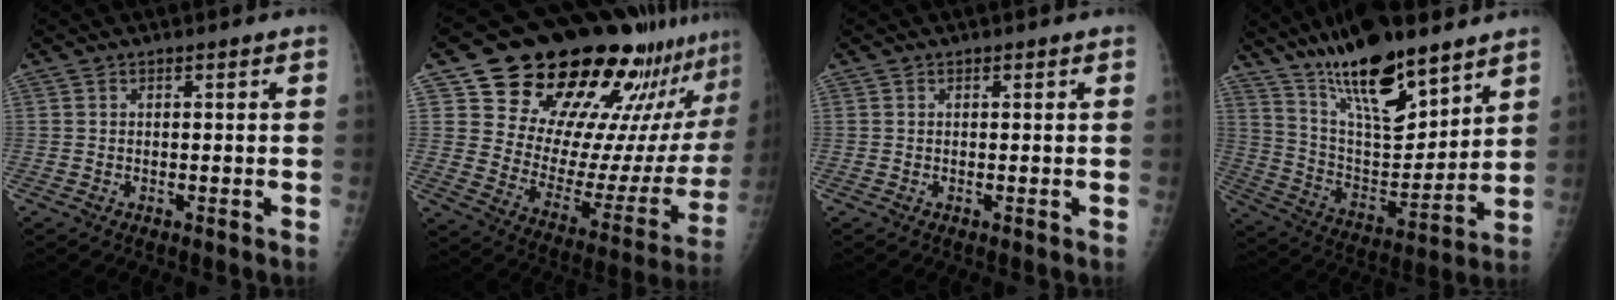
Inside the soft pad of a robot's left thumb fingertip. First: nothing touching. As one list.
[{"total": 30.1, "force": [22.4, 11.5, 16.4], "torque": [-0.205, -0.101, 0.315]}, {"total": 0.0}, {"total": 21.2, "force": [15.1, 6.5, 13.4], "torque": [-0.195, -0.077, 0.268]}]